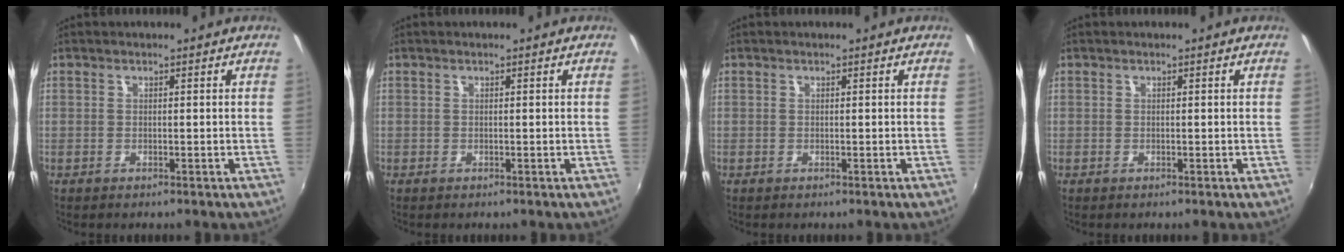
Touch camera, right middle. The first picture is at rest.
{"total": 0.0}
{"total": 0.0}
{"total": 0.0}